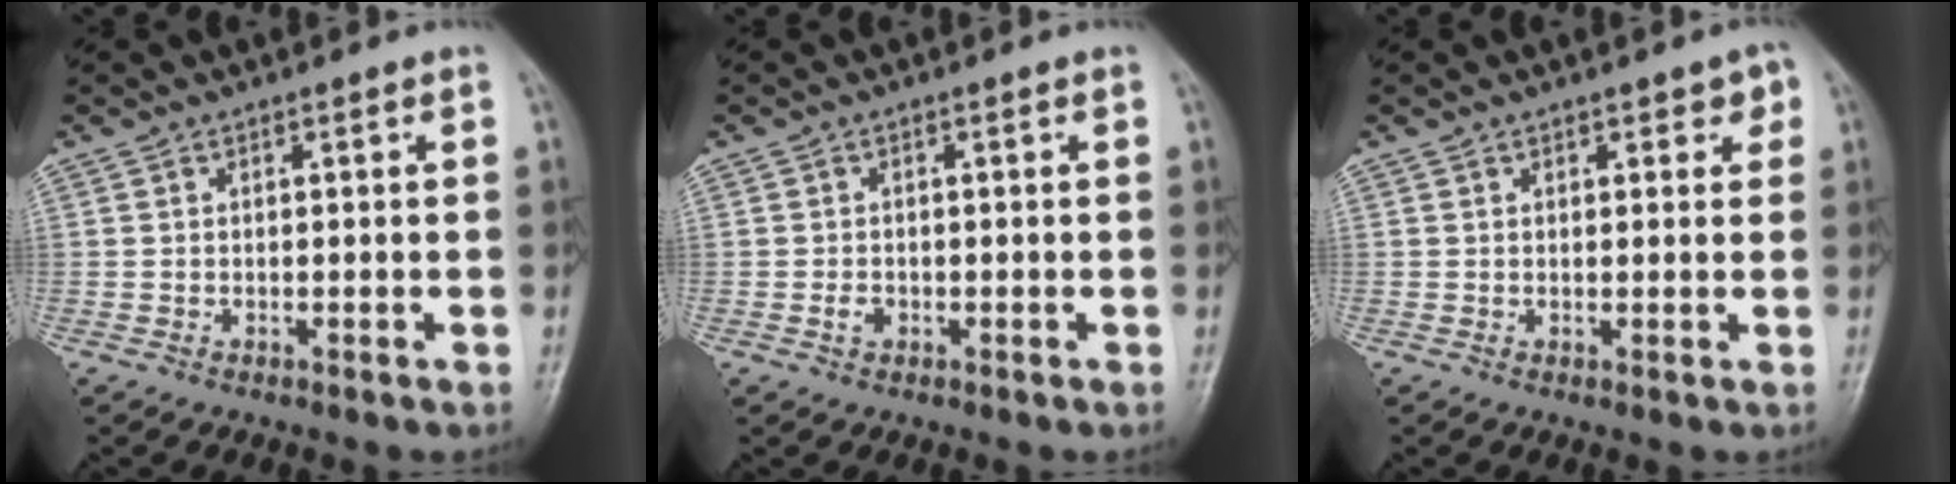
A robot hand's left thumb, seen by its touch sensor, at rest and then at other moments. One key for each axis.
{"total": 1.5, "fx": -0.5, "fy": 1.1, "fz": 0.8, "tx": -0.014, "ty": 0.002, "tz": -0.009}
{"total": 2.7, "fx": 1.5, "fy": 1.5, "fz": 1.7, "tx": 0.000, "ty": -0.003, "tz": 0.016}